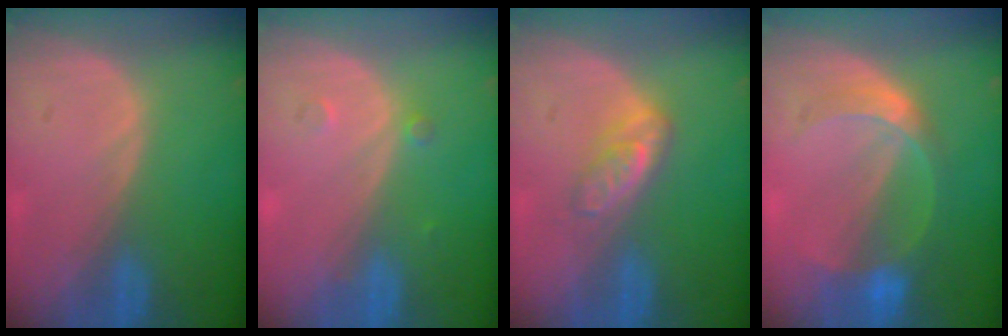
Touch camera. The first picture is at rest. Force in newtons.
{"total": 1.3, "press": 1.3, "slide": 0.1}
{"total": 4.8, "press": 4.2, "slide": 2.4}
{"total": 6.3, "press": 5.6, "slide": 3.0}